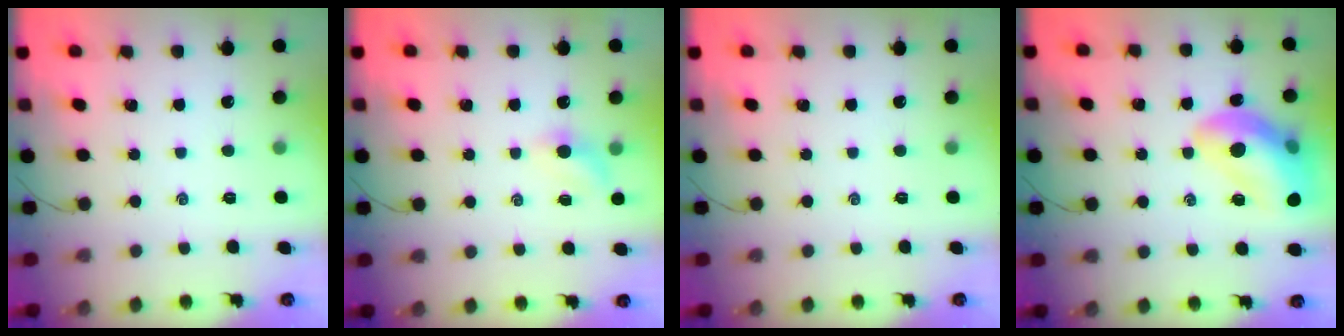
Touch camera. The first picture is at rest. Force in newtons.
{"total": 4.6, "press": 4.4, "slide": 1.2}
{"total": 0.0}
{"total": 18.7, "press": 18.5, "slide": 2.8}